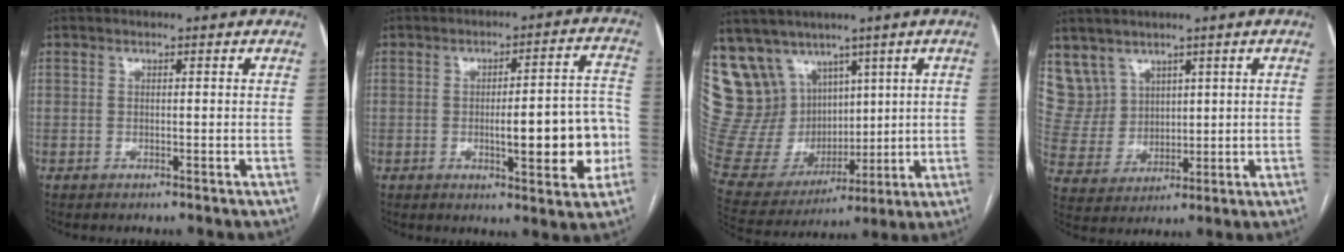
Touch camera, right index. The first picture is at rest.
{"total": 12.2, "force": [-2.5, 2.5, 11.7], "torque": [-0.144, 0.019, -0.027]}
{"total": 19.6, "force": [10.5, 14.8, 7.5], "torque": [-0.180, 0.063, 0.229]}
{"total": 7.6, "force": [4.9, 5.8, -0.1], "torque": [-0.005, 0.021, 0.115]}